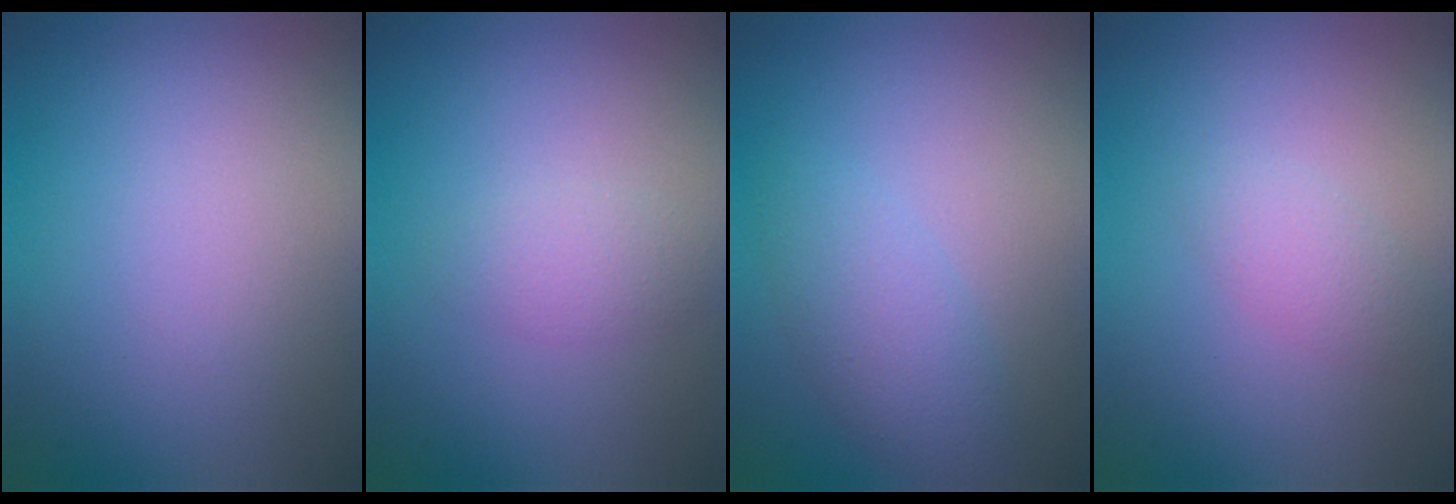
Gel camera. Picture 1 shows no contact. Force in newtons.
{"total": 1.7, "press": 1.7, "slide": 0.0}
{"total": 2.8, "press": 2.8, "slide": 0.1}
{"total": 1.5, "press": 1.5, "slide": 0.0}